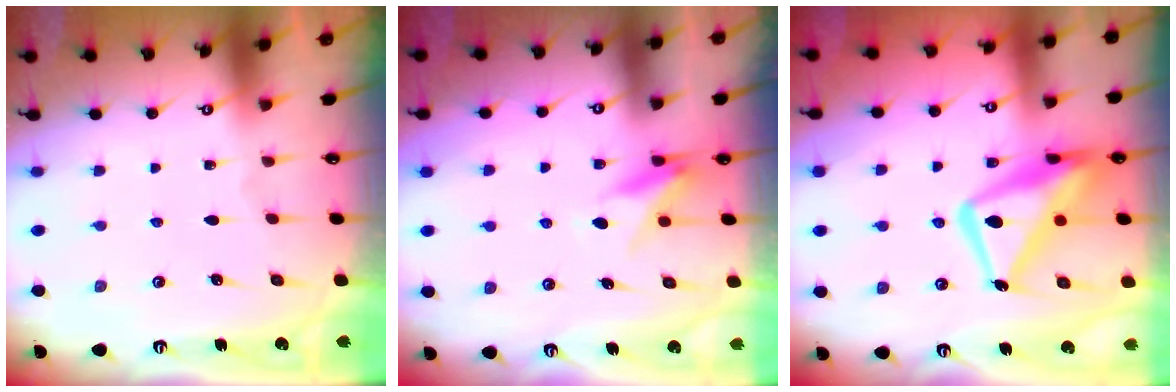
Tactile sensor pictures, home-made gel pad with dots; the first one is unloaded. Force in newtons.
{"total": 9.0, "press": 8.9, "slide": 1.3}
{"total": 17.3, "press": 17.2, "slide": 1.9}